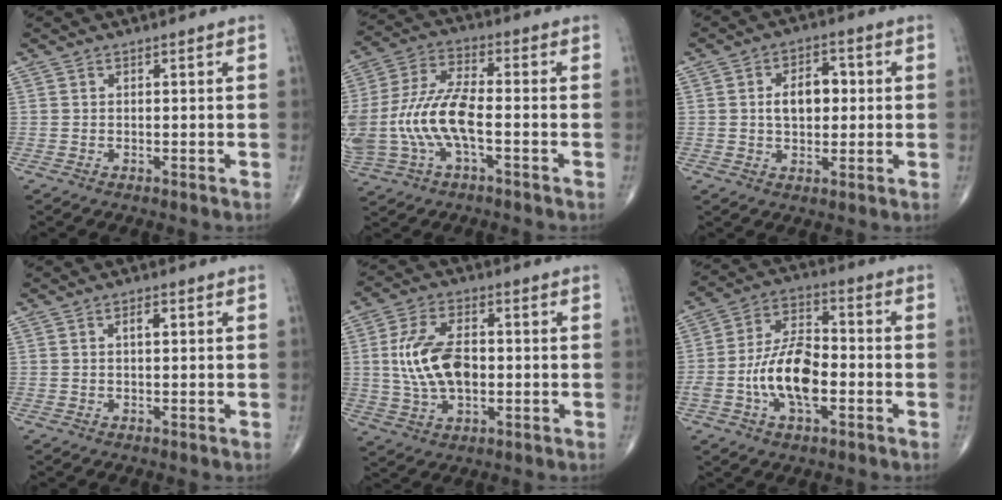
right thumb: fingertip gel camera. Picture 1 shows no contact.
{"total": 16.0, "force": [-3.1, 6.9, 14.1], "torque": [-0.322, 0.030, -0.054]}
{"total": 7.6, "force": [0.7, 4.8, 5.9], "torque": [-0.074, 0.012, 0.008]}
{"total": 1.9, "force": [0.6, 0.8, 1.7], "torque": [-0.027, 0.002, 0.009]}
{"total": 12.3, "force": [0.1, 7.0, 10.2], "torque": [-0.191, 0.008, 0.005]}
{"total": 13.3, "force": [-3.0, 6.7, 11.1], "torque": [-0.202, 0.030, -0.060]}